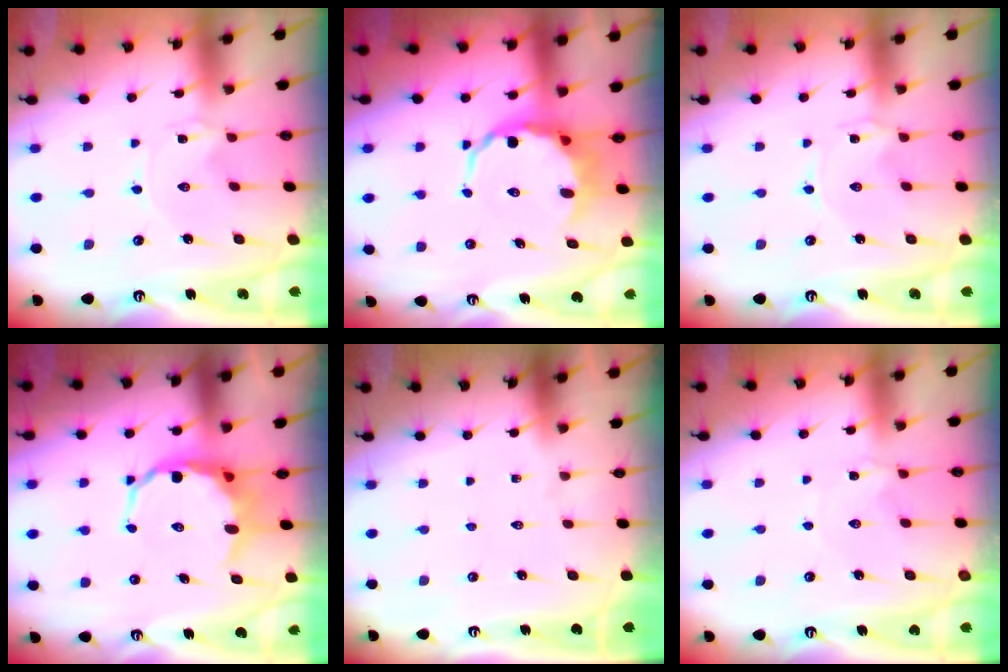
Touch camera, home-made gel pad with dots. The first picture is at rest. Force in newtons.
{"total": 6.6, "press": 6.3, "slide": 2.1}
{"total": 0.0}
{"total": 9.4, "press": 9.2, "slide": 2.2}
{"total": 0.0}
{"total": 2.4, "press": 2.4, "slide": 0.3}